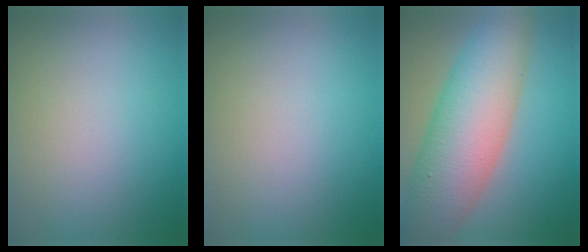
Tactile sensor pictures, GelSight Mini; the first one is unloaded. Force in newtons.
{"total": 0.0}
{"total": 10.0, "press": 10.0, "slide": 0.3}